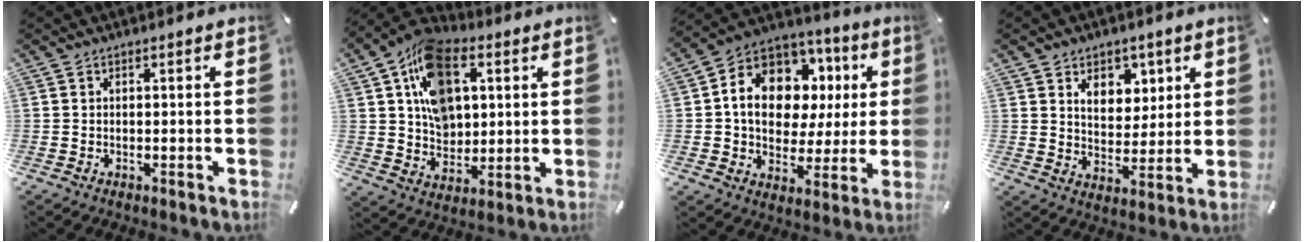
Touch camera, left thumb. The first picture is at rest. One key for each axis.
{"total": 15.2, "fx": 5.4, "fy": 11.1, "fz": 8.8, "tx": -0.153, "ty": -0.006, "tz": 0.105}
{"total": 14.3, "fx": 3.5, "fy": 11.4, "fz": 7.9, "tx": -0.146, "ty": -0.019, "tz": 0.069}
{"total": 7.8, "fx": 4.1, "fy": 6.0, "fz": 3.1, "tx": -0.038, "ty": -0.018, "tz": 0.067}